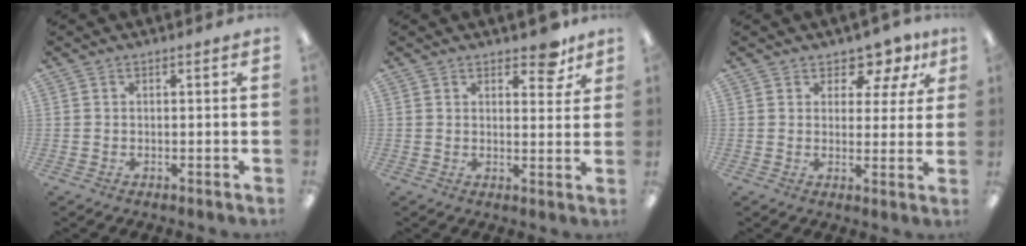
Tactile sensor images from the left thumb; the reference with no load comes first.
{"total": 6.5, "force": [4.8, 2.9, 3.2], "torque": [-0.027, -0.026, 0.079]}
{"total": 7.2, "force": [5.4, 4.1, 2.6], "torque": [-0.029, -0.036, 0.095]}